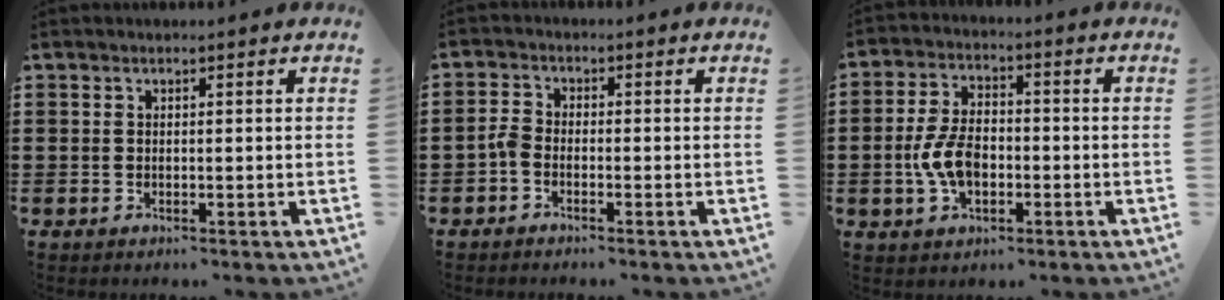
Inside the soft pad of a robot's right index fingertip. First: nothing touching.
{"total": 2.1, "force": [-1.3, 1.0, 1.3], "torque": [-0.043, 0.001, -0.030]}
{"total": 7.4, "force": [-1.6, 4.2, 5.8], "torque": [-0.138, -0.001, -0.035]}